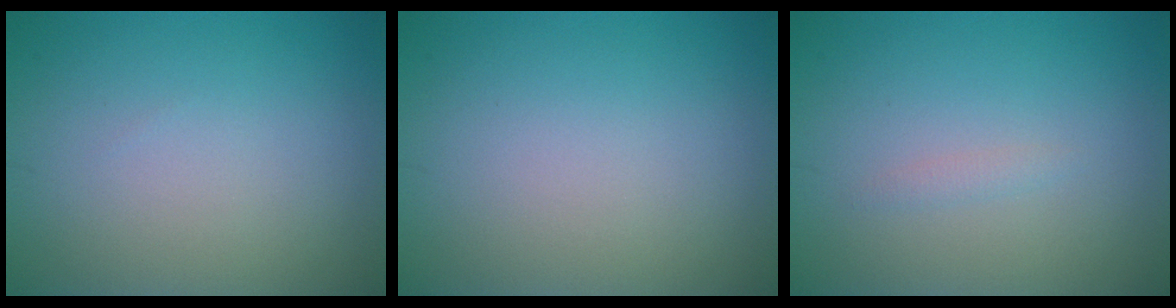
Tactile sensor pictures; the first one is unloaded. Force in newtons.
{"total": 0.0}
{"total": 0.7, "press": 0.6, "slide": 0.1}